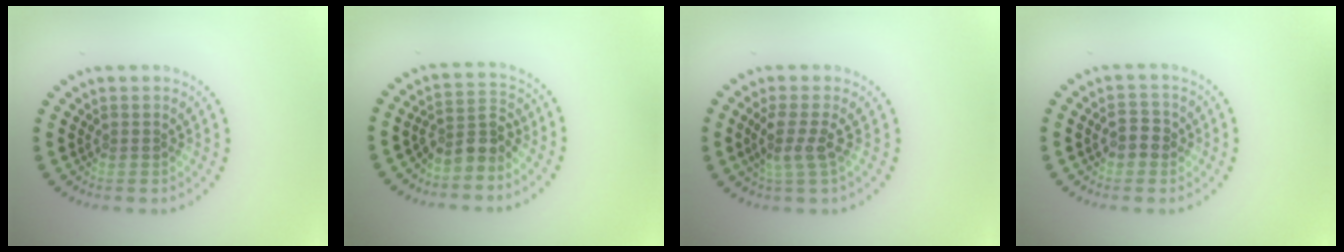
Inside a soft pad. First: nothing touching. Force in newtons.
{"total": 2.8, "press": 2.1, "slide": 1.9}
{"total": 2.5, "press": 2.0, "slide": 1.6}
{"total": 2.3, "press": 2.2, "slide": 0.3}